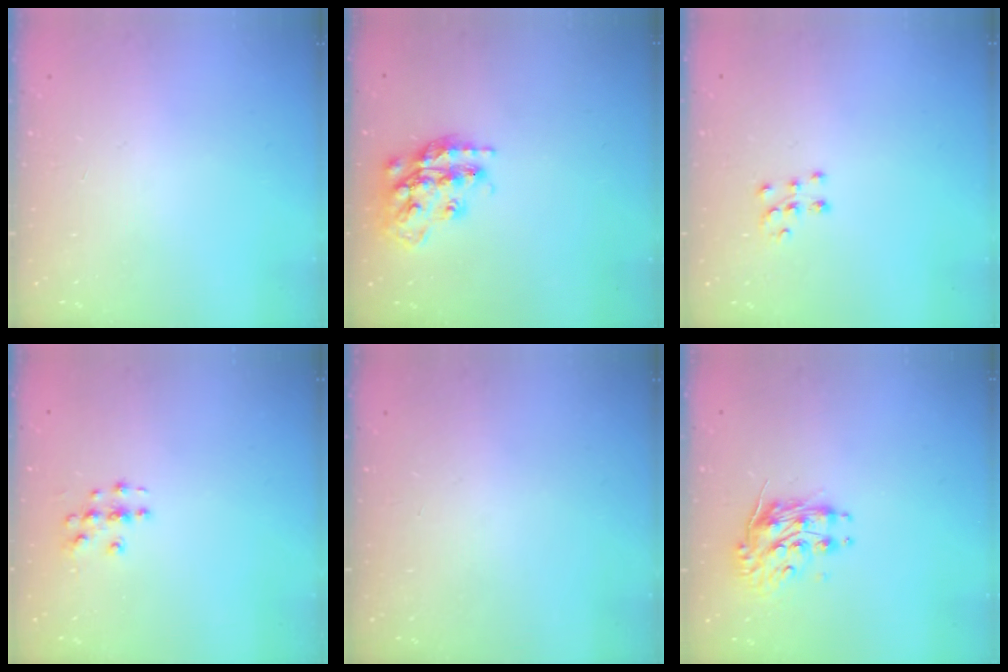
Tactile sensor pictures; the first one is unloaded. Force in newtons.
{"total": 17.8, "press": 17.7, "slide": 1.3}
{"total": 7.6, "press": 7.6, "slide": 0.5}
{"total": 3.4, "press": 3.4, "slide": 0.2}
{"total": 0.0}
{"total": 8.9, "press": 8.9, "slide": 0.3}